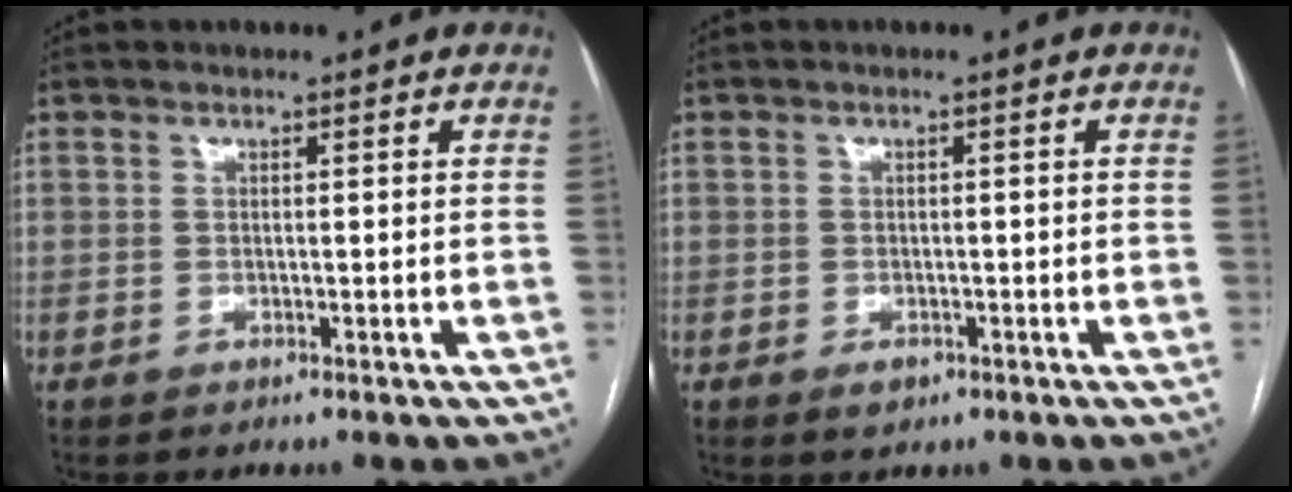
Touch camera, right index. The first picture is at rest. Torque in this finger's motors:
{"motor_torque": [-0.02, -0.01, 0.02, -0.02]}